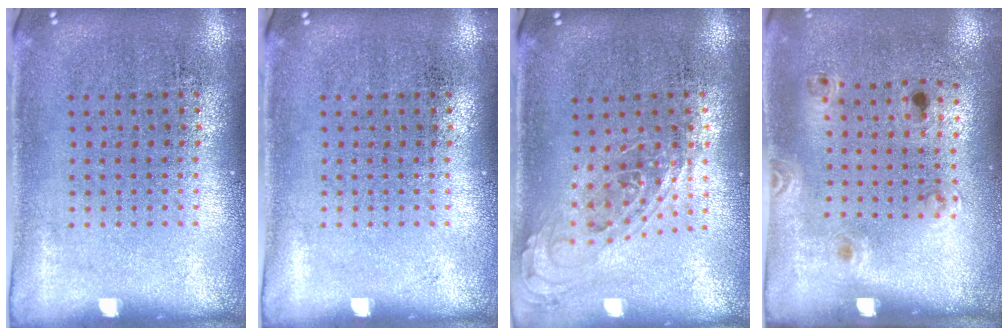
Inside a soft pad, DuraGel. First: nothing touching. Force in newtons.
{"total": 0.0}
{"total": 0.8, "press": 0.7, "slide": 0.3}
{"total": 1.3, "press": 0.7, "slide": 1.1}